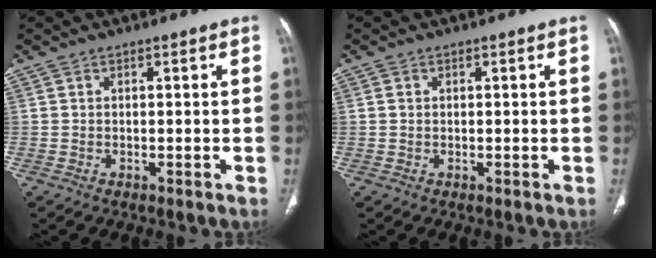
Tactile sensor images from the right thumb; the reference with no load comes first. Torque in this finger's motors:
{"motor_torque": [-0.34, 0.20, -0.03, -0.35, -0.02]}